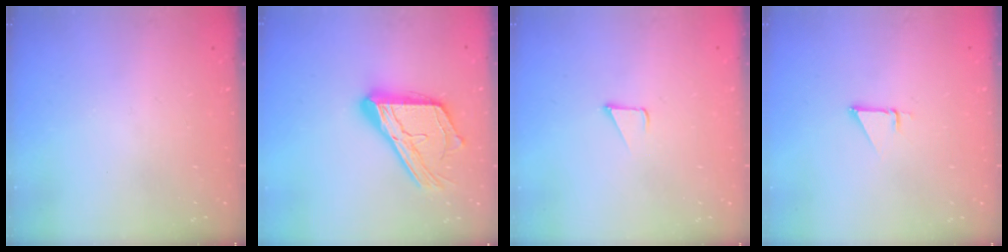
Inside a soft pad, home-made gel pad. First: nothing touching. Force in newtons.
{"total": 20.1, "press": 20.1, "slide": 1.7}
{"total": 1.7, "press": 1.7, "slide": 0.1}
{"total": 2.3, "press": 2.3, "slide": 0.1}